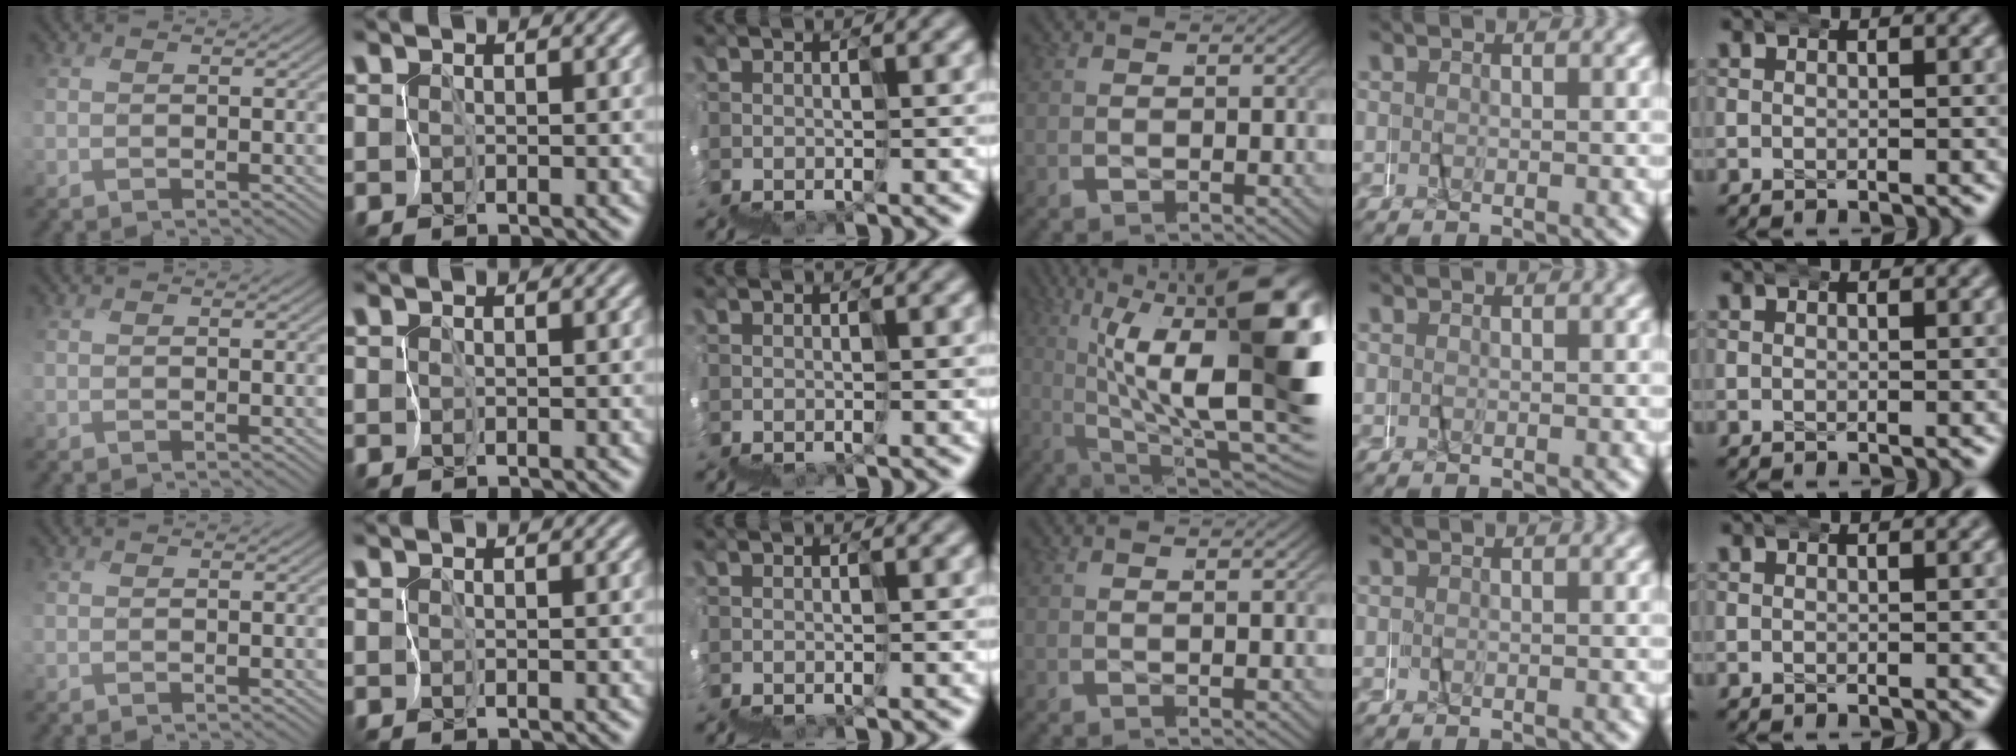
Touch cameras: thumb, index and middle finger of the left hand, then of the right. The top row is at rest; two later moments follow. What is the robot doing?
{"motion": "wrap", "object": "felt sheet"}